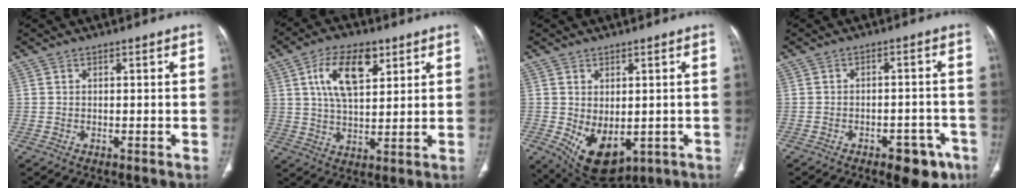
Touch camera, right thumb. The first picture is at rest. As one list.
[{"total": 11.6, "force": [5.0, 5.8, 8.7], "torque": [-0.137, -0.013, 0.091]}, {"total": 10.2, "force": [-2.1, 6.2, 7.7], "torque": [-0.108, -0.007, -0.005]}, {"total": 8.4, "force": [-5.0, 4.1, 5.3], "torque": [-0.041, 0.031, -0.061]}]